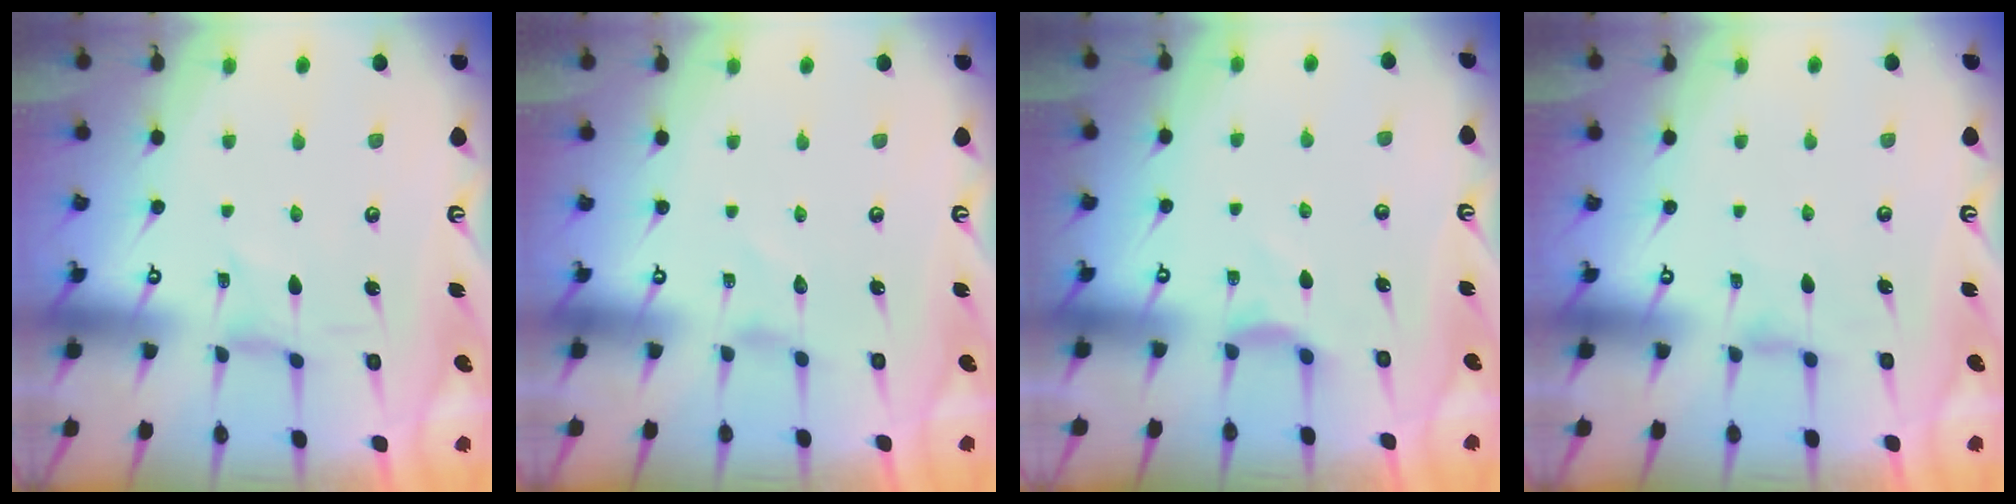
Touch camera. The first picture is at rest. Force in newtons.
{"total": 0.0}
{"total": 5.5, "press": 5.4, "slide": 0.7}
{"total": 2.1, "press": 2.0, "slide": 0.4}